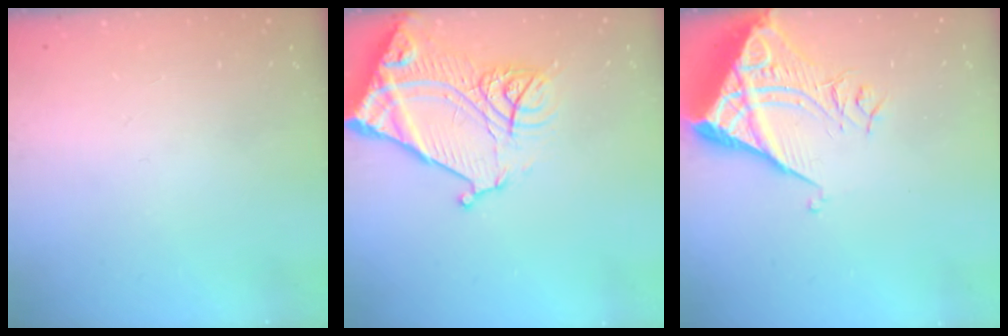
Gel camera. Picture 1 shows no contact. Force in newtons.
{"total": 18.5, "press": 18.4, "slide": 1.9}
{"total": 10.6, "press": 10.6, "slide": 1.1}